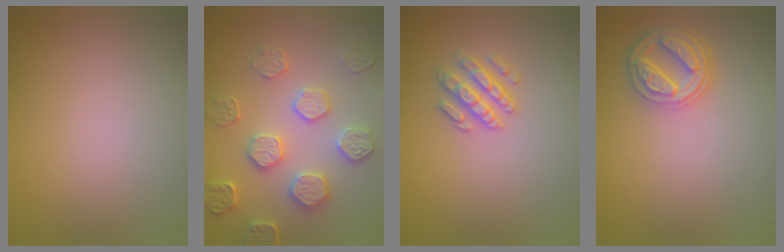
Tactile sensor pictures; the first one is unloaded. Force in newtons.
{"total": 4.5, "press": 4.2, "slide": 1.7}
{"total": 2.5, "press": 2.3, "slide": 0.9}
{"total": 4.3, "press": 3.6, "slide": 2.3}